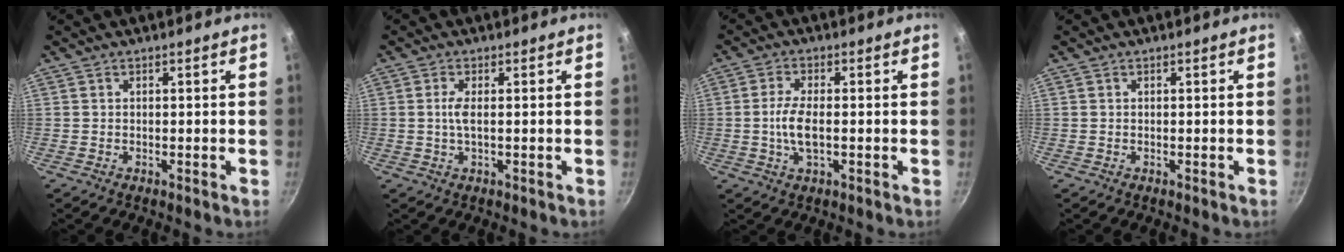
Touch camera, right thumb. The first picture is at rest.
{"total": 2.5, "force": [0.1, 0.6, 2.4], "torque": [-0.062, 0.001, 0.002]}
{"total": 5.7, "force": [-0.6, 2.2, 5.3], "torque": [-0.113, 0.003, -0.016]}
{"total": 0.0}